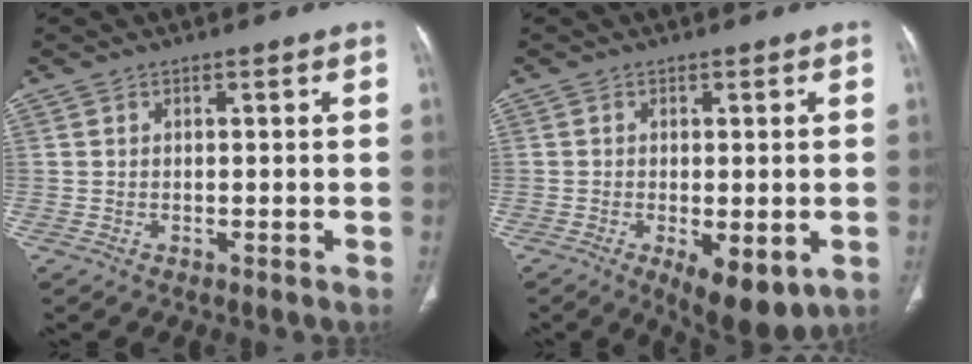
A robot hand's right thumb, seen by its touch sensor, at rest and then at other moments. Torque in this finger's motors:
{"motor_torque": [-0.08, 0.38, -0.05, -0.04, 0.02]}